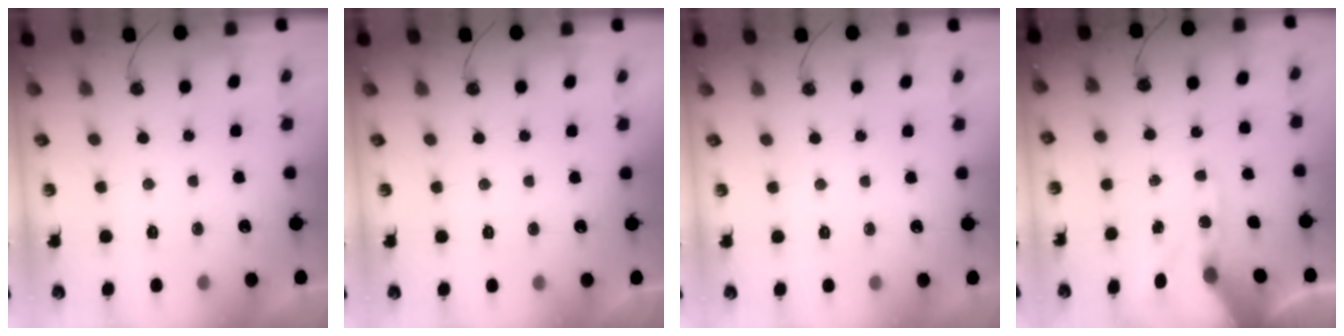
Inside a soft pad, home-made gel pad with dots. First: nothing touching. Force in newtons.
{"total": 2.9, "press": 2.9, "slide": 0.2}
{"total": 0.0}
{"total": 13.7, "press": 13.6, "slide": 2.0}